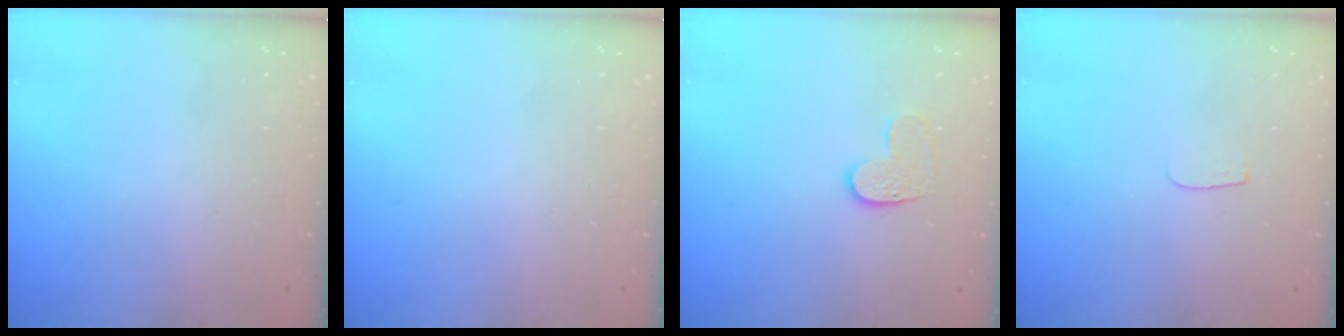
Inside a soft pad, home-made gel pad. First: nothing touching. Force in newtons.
{"total": 0.0}
{"total": 6.4, "press": 6.4, "slide": 0.4}
{"total": 3.6, "press": 3.6, "slide": 0.4}